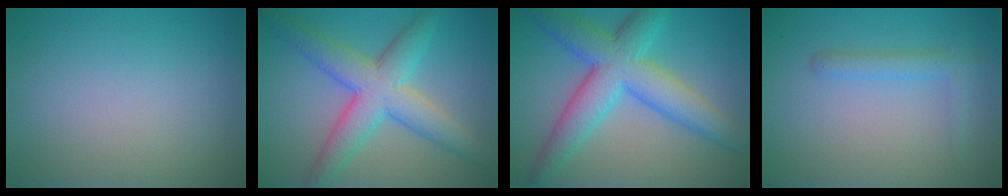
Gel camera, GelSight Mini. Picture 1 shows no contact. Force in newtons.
{"total": 6.8, "press": 6.8, "slide": 0.1}
{"total": 7.9, "press": 7.9, "slide": 0.3}
{"total": 1.9, "press": 1.9, "slide": 0.1}